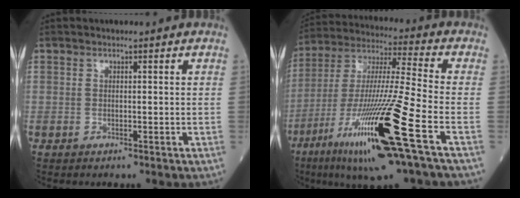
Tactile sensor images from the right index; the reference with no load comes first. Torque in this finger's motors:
{"motor_torque": [2.14, 0.00, 1.06, 0.21]}